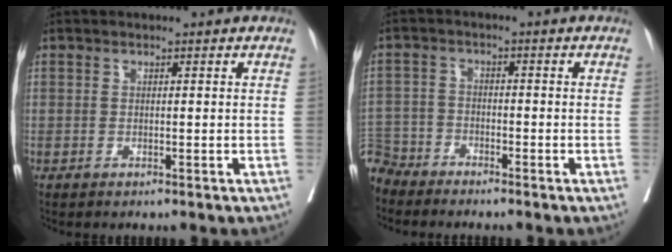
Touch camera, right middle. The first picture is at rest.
{"total": 5.4, "force": [-5.1, 1.8, -0.7], "torque": [0.020, -0.002, -0.105]}